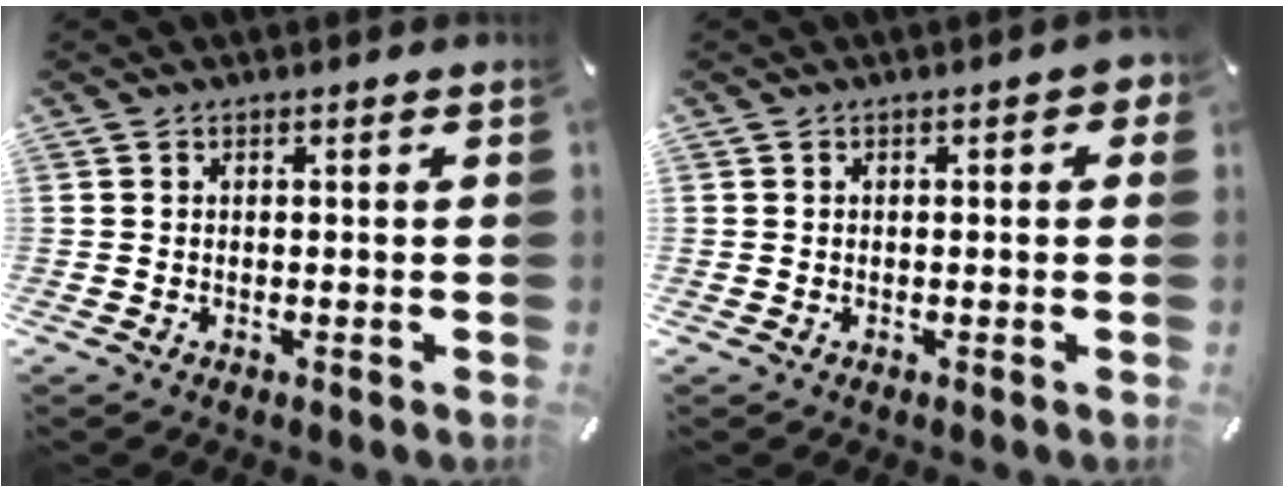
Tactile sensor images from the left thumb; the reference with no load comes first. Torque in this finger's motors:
{"motor_torque": [2.50, 2.51, 0.39, -0.26, 0.55]}